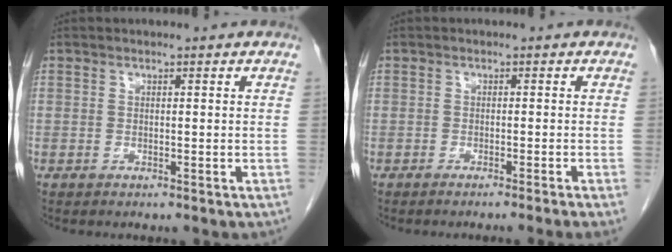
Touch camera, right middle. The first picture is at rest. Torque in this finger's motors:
{"motor_torque": [0.73, -0.69, 0.12, 0.02]}